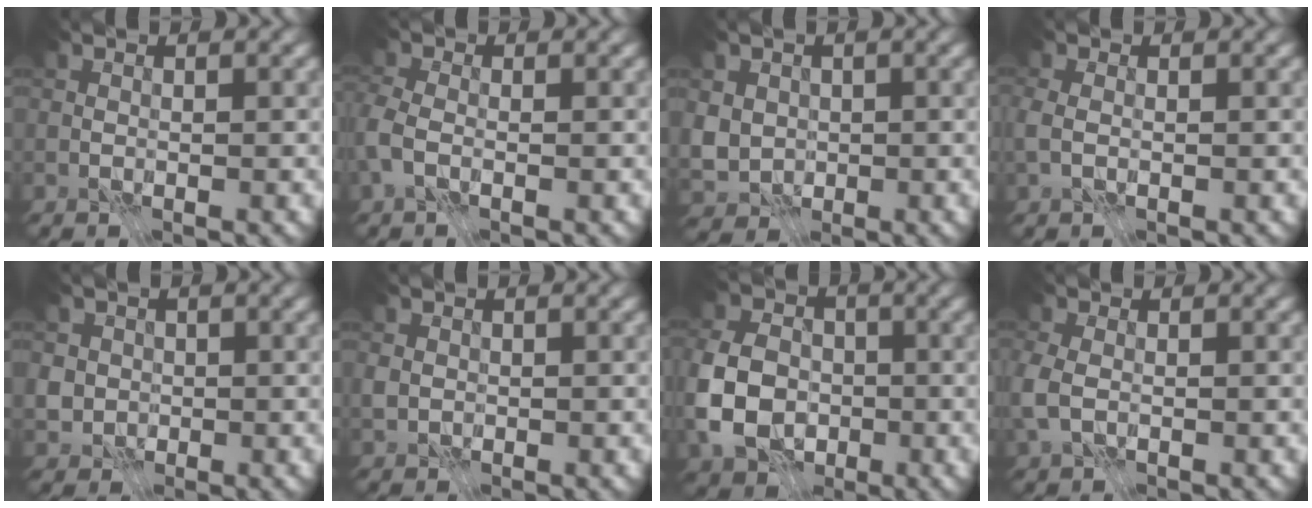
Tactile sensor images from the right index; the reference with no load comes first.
{"total": 3.7, "force": [-1.3, 2.5, 2.4], "torque": [-0.069, -0.001, -0.034]}
{"total": 4.1, "force": [0.2, 3.8, 1.7], "torque": [-0.042, 0.007, -0.003]}
{"total": 1.9, "force": [-0.4, 1.3, 1.4], "torque": [-0.035, -0.001, -0.009]}
{"total": 3.3, "force": [0.2, 3.2, 0.9], "torque": [-0.014, 0.009, -0.002]}
{"total": 1.2, "force": [0.0, 1.1, 0.4], "torque": [-0.012, -0.001, -0.003]}
{"total": 7.9, "force": [-2.0, 6.1, 4.5], "torque": [-0.100, 0.001, -0.054]}
{"total": 3.8, "force": [-0.9, 2.7, 2.5], "torque": [-0.075, -0.005, -0.021]}